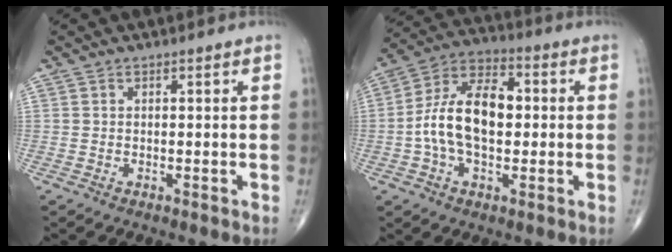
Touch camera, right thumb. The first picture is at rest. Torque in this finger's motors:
{"motor_torque": [1.93, 1.98, 1.44, -0.28, 0.17]}